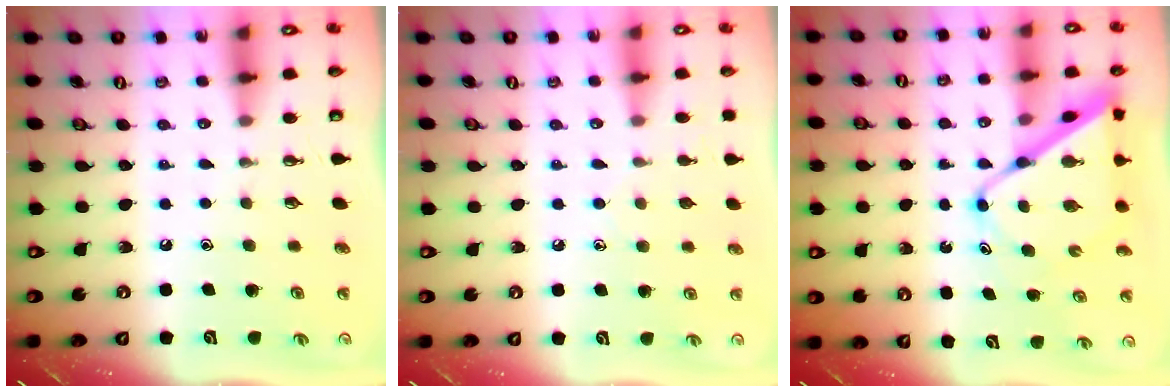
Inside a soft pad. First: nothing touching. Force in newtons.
{"total": 5.0, "press": 4.9, "slide": 0.5}
{"total": 11.7, "press": 11.6, "slide": 1.2}